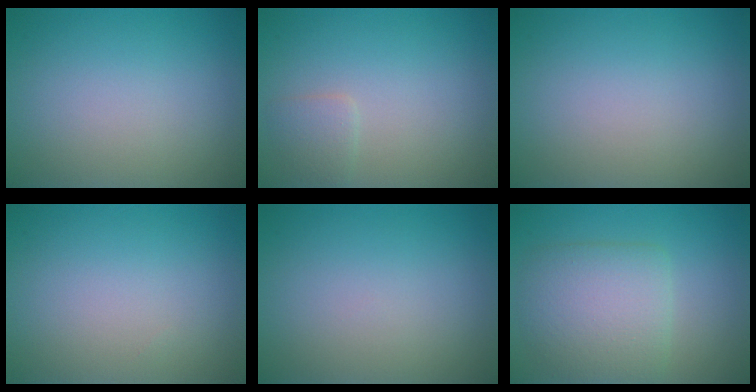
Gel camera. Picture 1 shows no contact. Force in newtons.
{"total": 1.3, "press": 1.3, "slide": 0.0}
{"total": 0.0}
{"total": 0.0}
{"total": 0.0}
{"total": 5.3, "press": 5.3, "slide": 0.2}